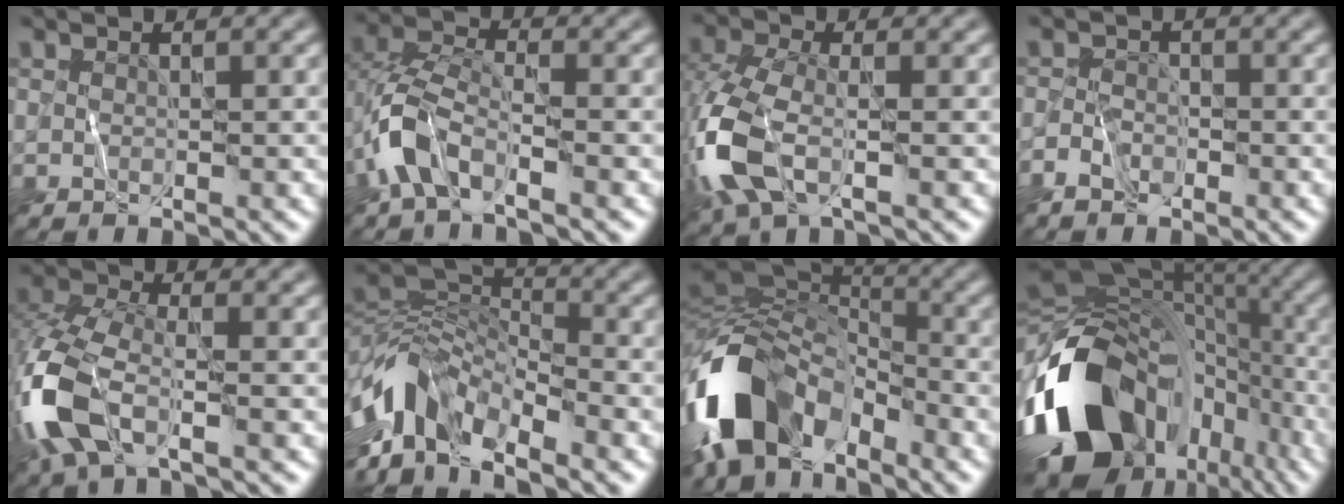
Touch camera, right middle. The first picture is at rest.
{"total": 5.1, "force": [-2.9, 2.2, 3.6], "torque": [-0.080, 0.004, -0.069]}
{"total": 8.1, "force": [-2.6, 4.1, 6.4], "torque": [-0.169, -0.007, -0.066]}
{"total": 2.0, "force": [-1.6, 1.1, 0.6], "torque": [-0.013, 0.002, -0.038]}
{"total": 8.9, "force": [-3.3, 4.4, 7.0], "torque": [-0.178, -0.006, -0.080]}
{"total": 9.4, "force": [-5.3, 4.3, 6.5], "torque": [-0.123, 0.002, -0.113]}
{"total": 13.5, "force": [-6.5, 8.1, 8.6], "torque": [-0.189, -0.001, -0.127]}
{"total": 16.5, "force": [-7.0, 11.0, 10.2], "torque": [-0.212, -0.021, -0.116]}